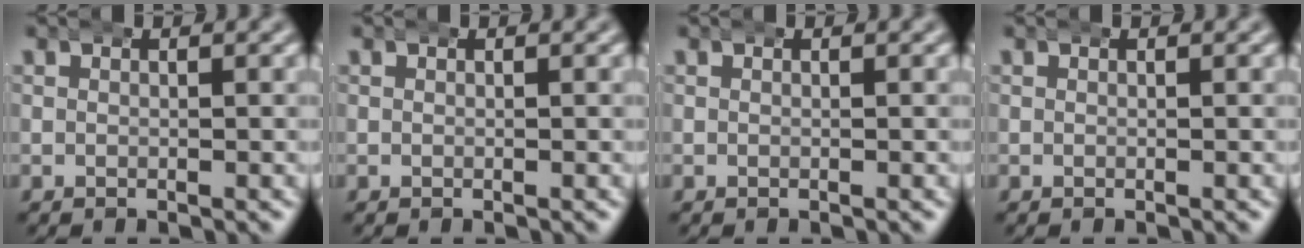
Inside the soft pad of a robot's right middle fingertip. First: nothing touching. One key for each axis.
{"total": 0.0}
{"total": 0.0}
{"total": 0.0}